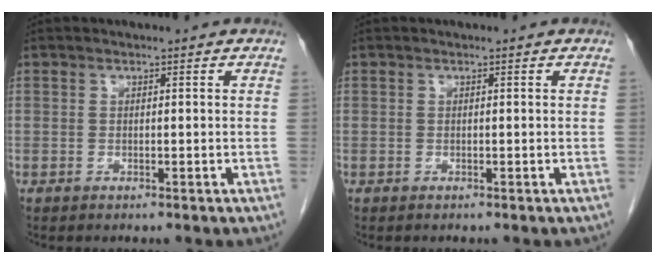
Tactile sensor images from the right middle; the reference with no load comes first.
{"total": 0.0}